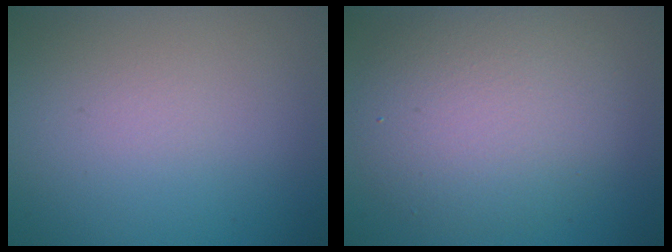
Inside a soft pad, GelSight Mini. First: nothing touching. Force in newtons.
{"total": 5.8, "press": 5.8, "slide": 0.5}